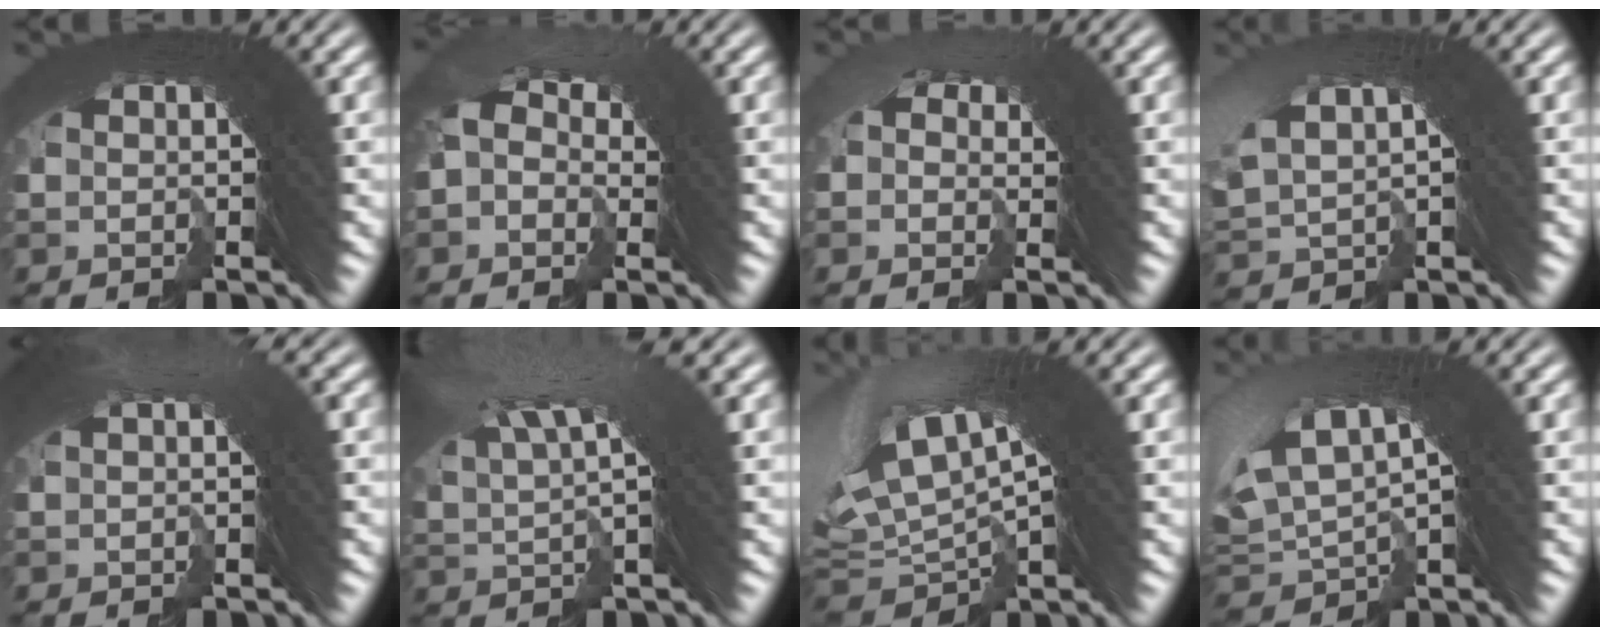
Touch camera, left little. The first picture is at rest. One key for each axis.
{"total": 2.5, "fx": -0.4, "fy": 2.4, "fz": -0.6, "tx": 0.003, "ty": 0.007, "tz": -0.015}
{"total": 2.3, "fx": -1.2, "fy": 1.0, "fz": -1.7, "tx": 0.028, "ty": -0.006, "tz": -0.025}
{"total": 2.8, "fx": 2.5, "fy": 1.1, "fz": 0.3, "tx": 0.002, "ty": 0.015, "tz": 0.045}
{"total": 2.2, "fx": -0.8, "fy": -0.3, "fz": 2.0, "tx": -0.027, "ty": 0.006, "tz": -0.019}
{"total": 5.2, "fx": 3.7, "fy": -0.3, "fz": 3.6, "tx": -0.052, "ty": 0.026, "tz": 0.062}
{"total": 4.5, "fx": 2.4, "fy": 2.6, "fz": 2.8, "tx": -0.062, "ty": 0.006, "tz": 0.051}
{"total": 4.5, "fx": 2.9, "fy": 2.9, "fz": 1.9, "tx": -0.045, "ty": 0.008, "tz": 0.053}